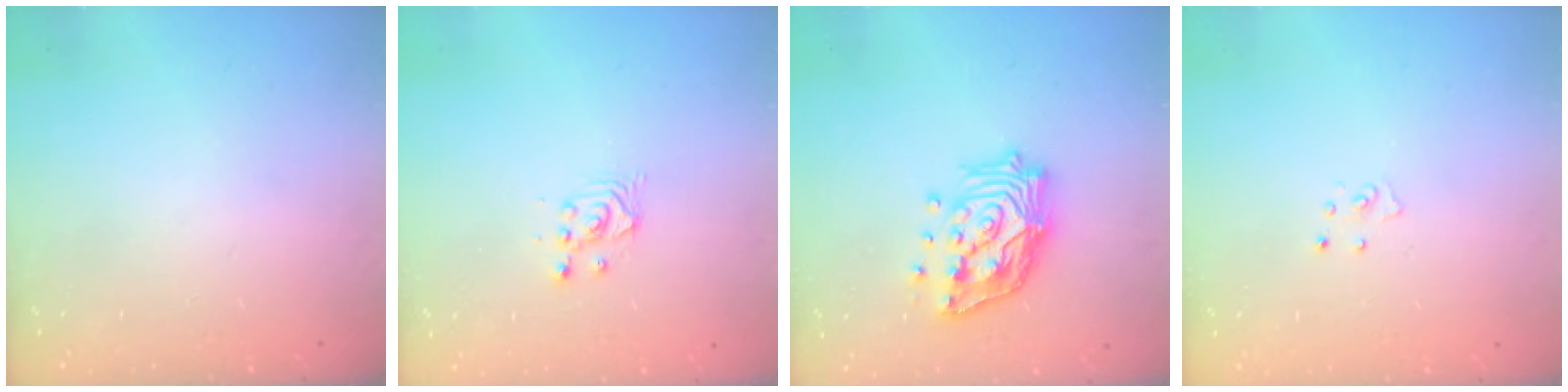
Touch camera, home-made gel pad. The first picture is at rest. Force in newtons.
{"total": 2.4, "press": 2.4, "slide": 0.2}
{"total": 16.9, "press": 16.7, "slide": 2.3}
{"total": 3.7, "press": 3.7, "slide": 0.3}